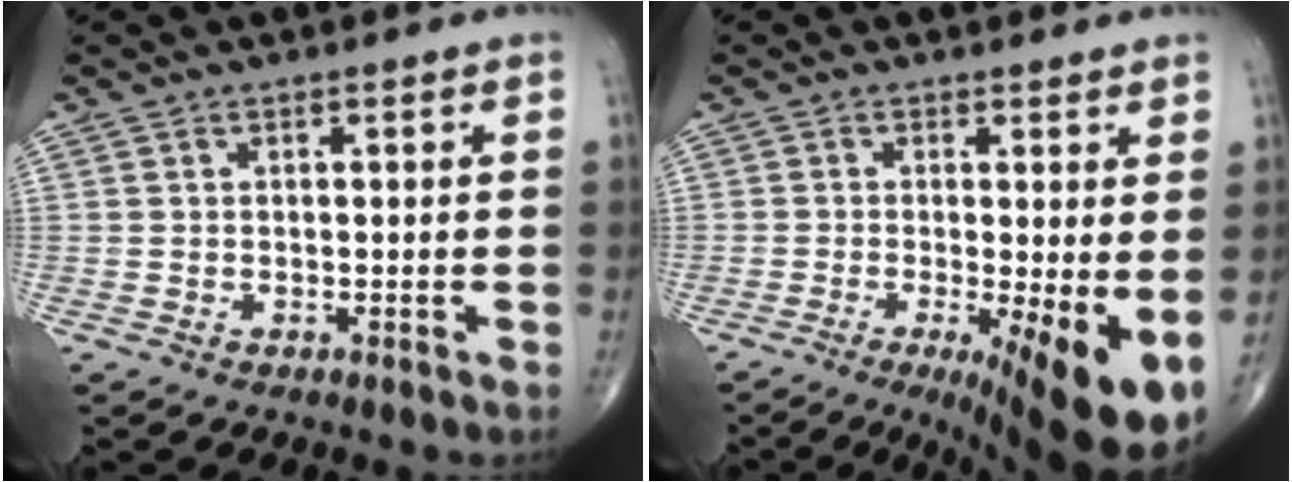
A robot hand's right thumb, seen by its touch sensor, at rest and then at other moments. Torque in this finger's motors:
{"motor_torque": [1.43, 2.78, 1.06, -1.14, 0.41]}